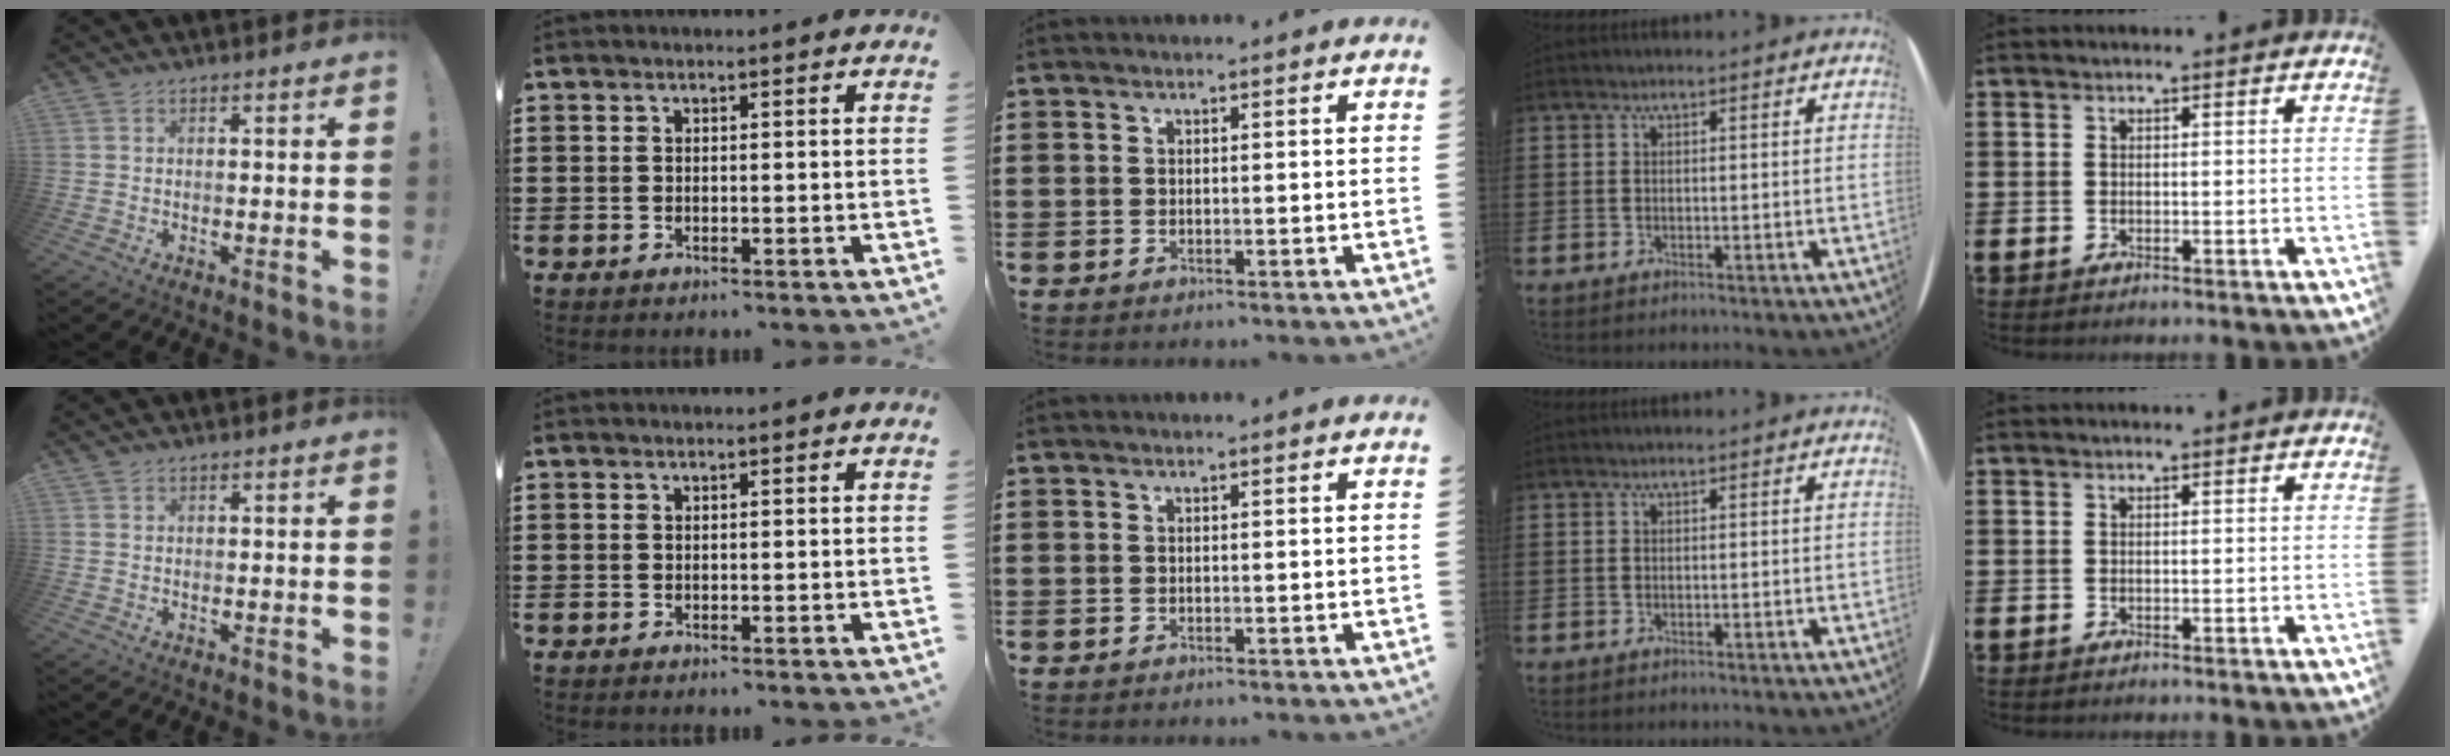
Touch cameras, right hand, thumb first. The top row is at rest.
{"thumb": {"total": 0.6, "force": [0.5, 0.2, 0.1], "torque": [0.001, -0.002, 0.010]}}